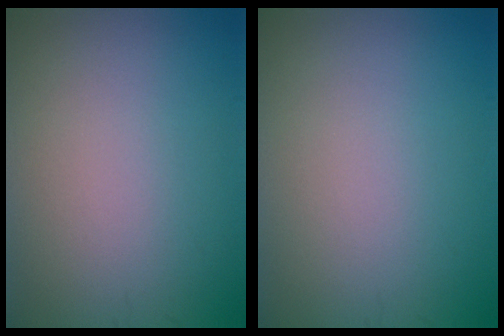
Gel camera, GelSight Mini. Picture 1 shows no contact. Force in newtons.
{"total": 0.0}